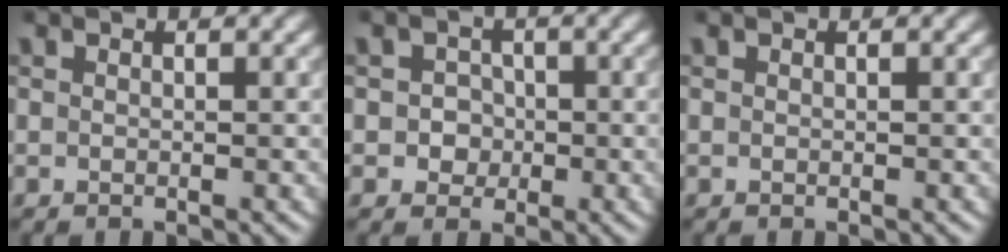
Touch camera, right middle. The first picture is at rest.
{"total": 2.0, "force": [-0.2, 1.9, 0.6], "torque": [0.015, -0.001, -0.011]}
{"total": 0.0}